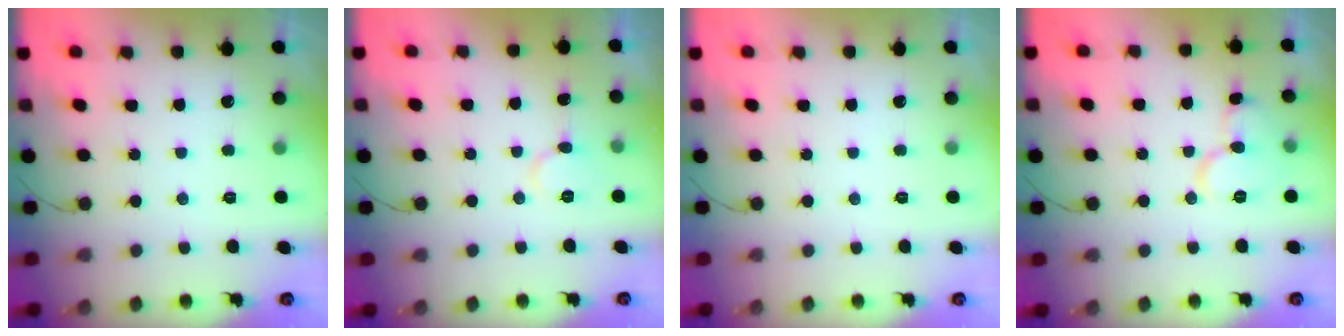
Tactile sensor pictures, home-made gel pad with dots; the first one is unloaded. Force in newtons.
{"total": 6.5, "press": 6.5, "slide": 0.1}
{"total": 0.0}
{"total": 9.9, "press": 9.9, "slide": 0.8}